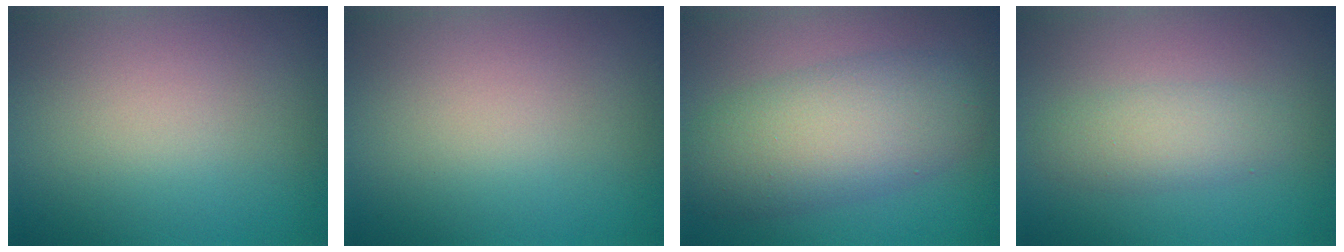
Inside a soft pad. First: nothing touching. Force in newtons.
{"total": 0.0}
{"total": 7.3, "press": 7.3, "slide": 0.2}
{"total": 2.9, "press": 2.9, "slide": 0.1}